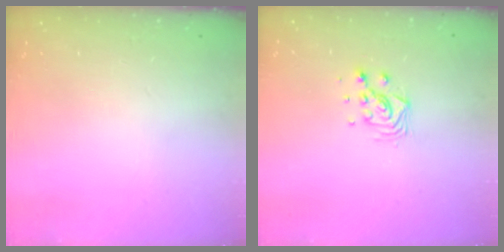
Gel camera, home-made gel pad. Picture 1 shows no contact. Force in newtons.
{"total": 7.3, "press": 7.3, "slide": 0.5}